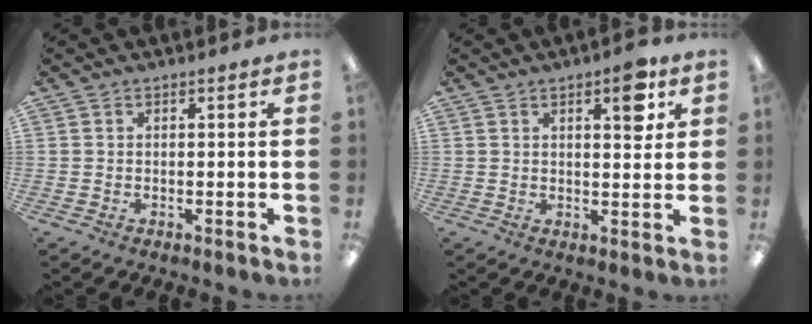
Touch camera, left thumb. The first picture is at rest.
{"total": 7.3, "force": [3.8, 2.7, 5.6], "torque": [-0.061, -0.018, 0.054]}